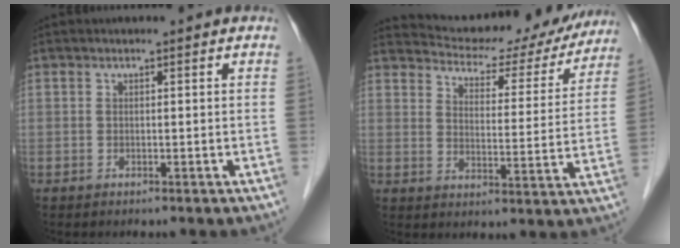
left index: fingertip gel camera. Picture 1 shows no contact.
{"total": 20.7, "force": [19.2, 5.2, 5.7], "torque": [-0.075, -0.019, 0.240]}